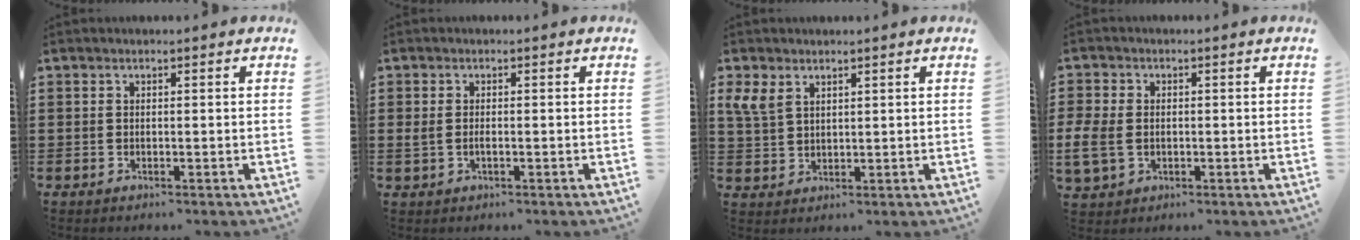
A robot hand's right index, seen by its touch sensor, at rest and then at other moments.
{"total": 0.9, "force": [-0.2, 0.3, 0.8], "torque": [-0.017, -0.002, -0.004]}
{"total": 3.9, "force": [2.3, 2.2, 2.2], "torque": [-0.062, 0.003, 0.043]}
{"total": 4.4, "force": [-0.8, 3.2, 2.8], "torque": [-0.084, -0.002, -0.021]}